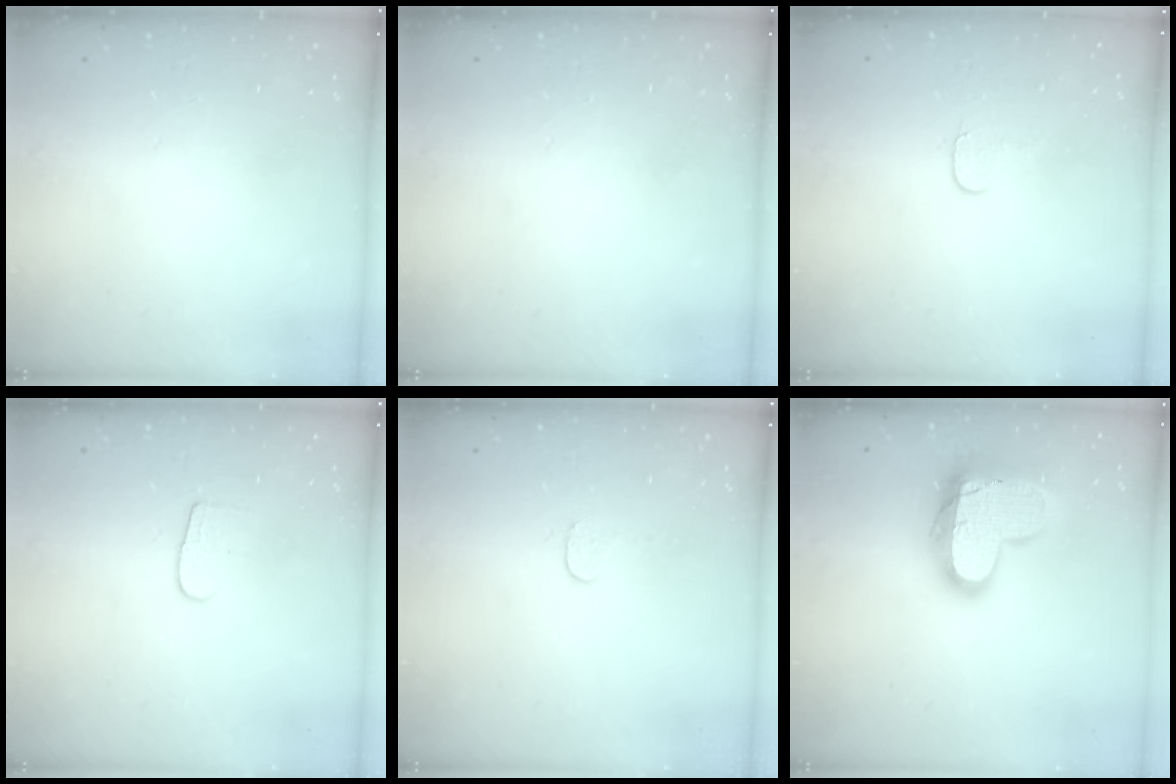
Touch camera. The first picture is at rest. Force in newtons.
{"total": 0.0}
{"total": 4.0, "press": 4.0, "slide": 0.5}
{"total": 5.1, "press": 5.1, "slide": 0.4}
{"total": 3.0, "press": 3.0, "slide": 0.3}
{"total": 18.5, "press": 18.5, "slide": 1.4}